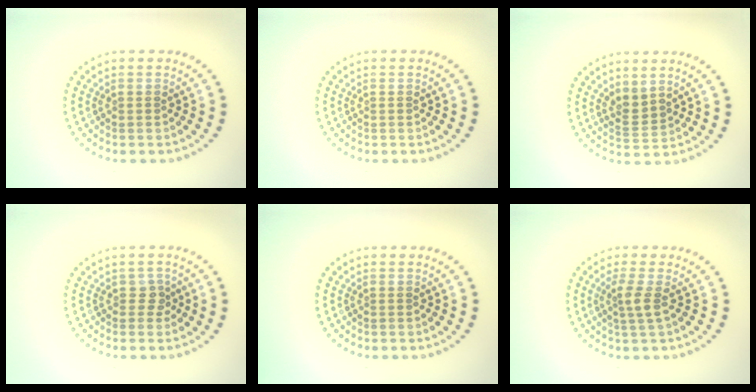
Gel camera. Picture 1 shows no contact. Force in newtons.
{"total": 0.0}
{"total": 2.0, "press": 1.5, "slide": 1.3}
{"total": 1.1, "press": 0.9, "slide": 0.6}
{"total": 0.0}
{"total": 1.8, "press": 1.4, "slide": 1.1}